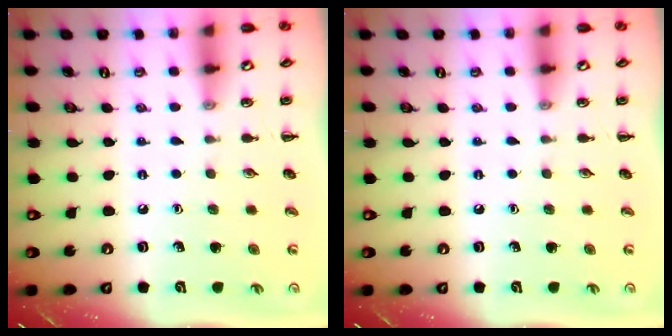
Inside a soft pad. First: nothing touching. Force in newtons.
{"total": 0.0}